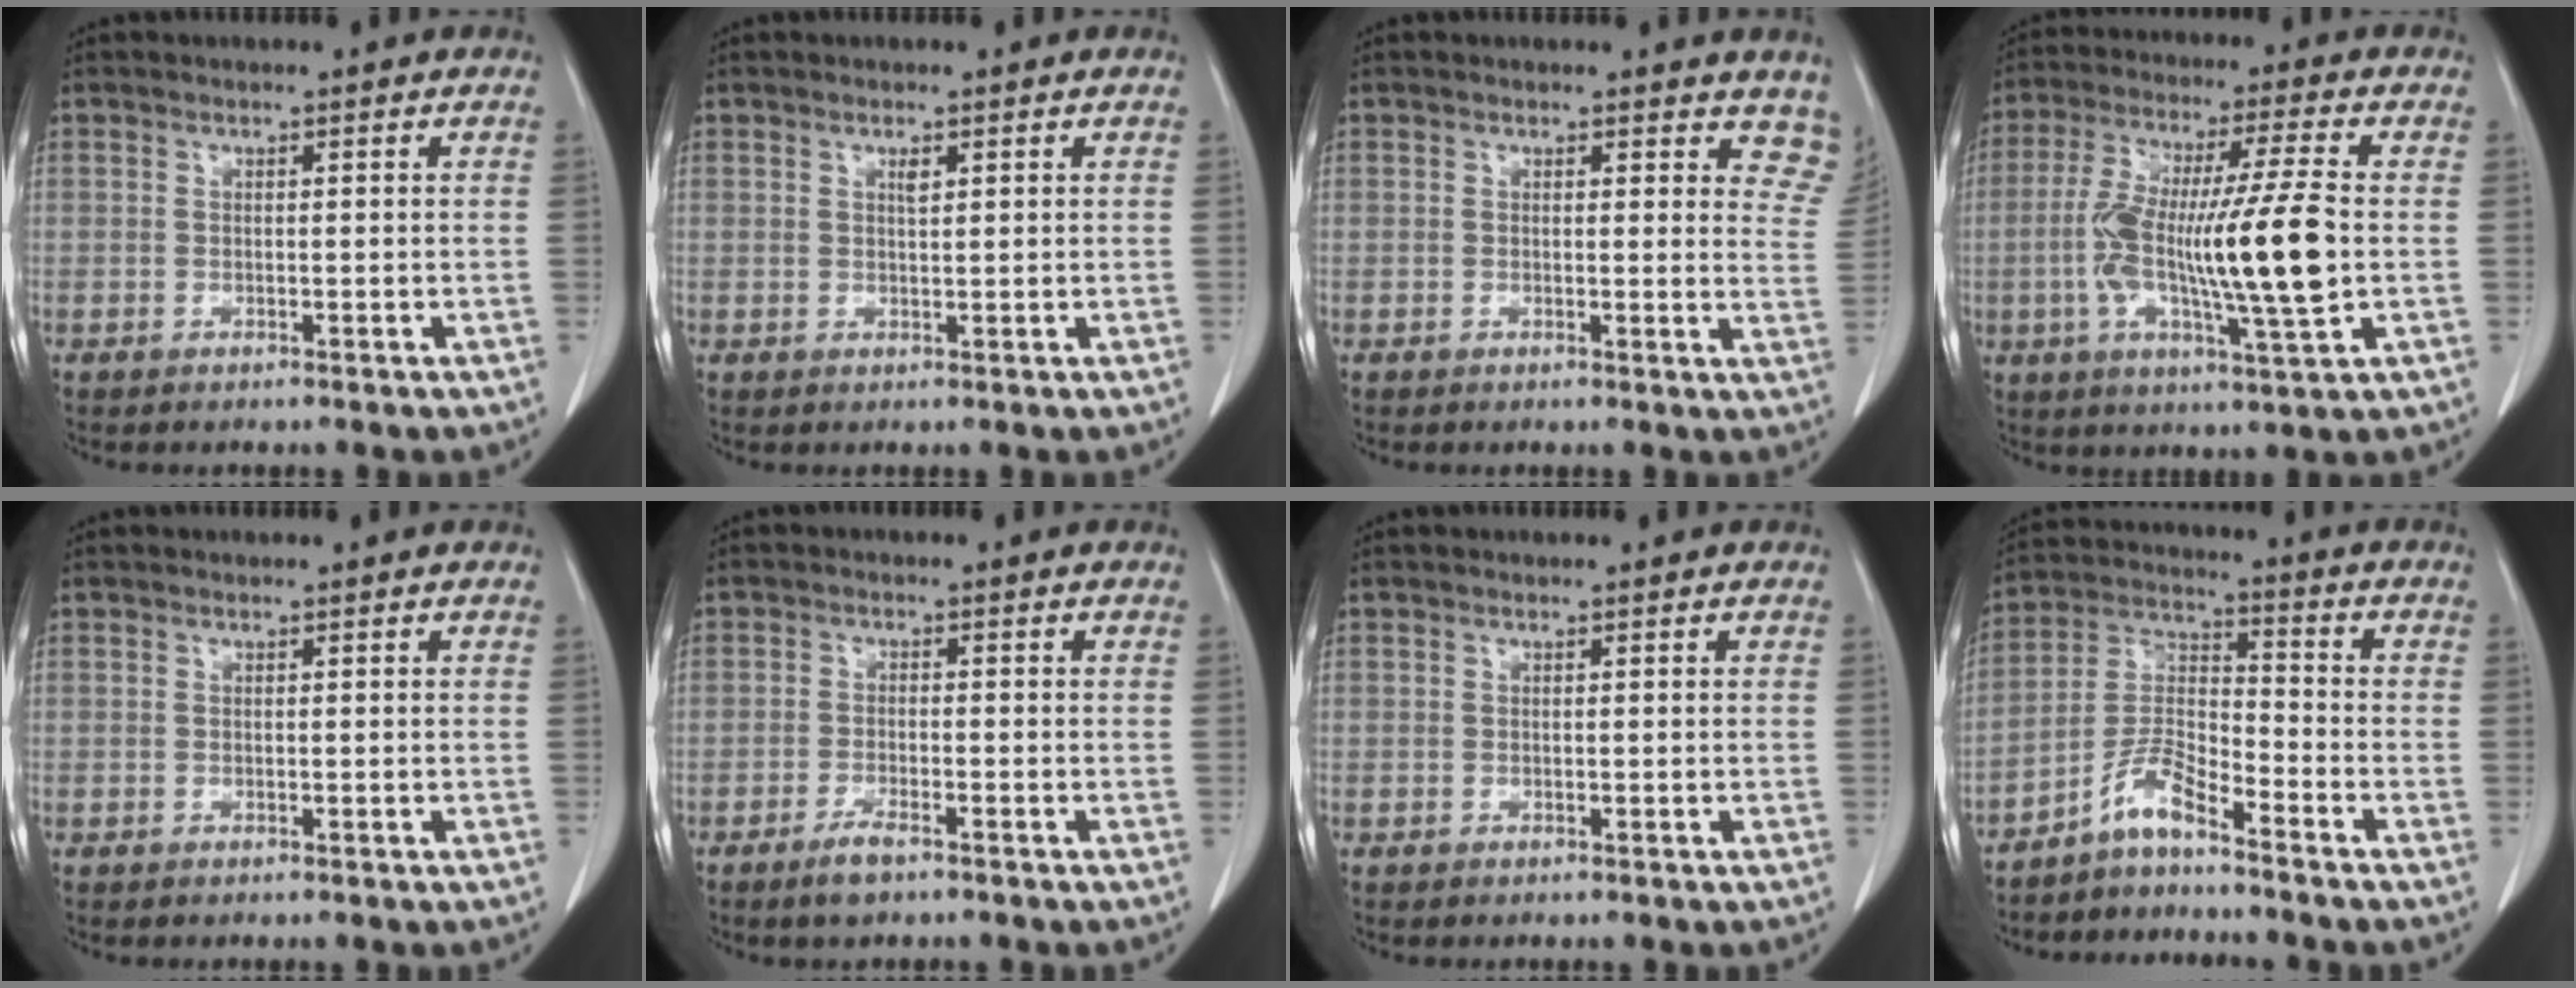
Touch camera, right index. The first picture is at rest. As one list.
[{"total": 1.1, "force": [0.6, 0.3, 0.9], "torque": [-0.017, -0.003, 0.010]}, {"total": 6.9, "force": [6.2, 2.4, 1.9], "torque": [0.010, -0.021, 0.037]}, {"total": 16.6, "force": [-1.6, 1.0, 16.5], "torque": [-0.307, 0.000, -0.029]}, {"total": 0.0}, {"total": 3.0, "force": [-2.2, 0.6, 2.0], "torque": [-0.043, -0.002, -0.041]}, {"total": 0.0}, {"total": 6.4, "force": [-5.1, 1.1, 3.8], "torque": [-0.086, 0.003, -0.105]}]